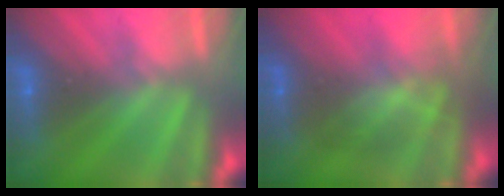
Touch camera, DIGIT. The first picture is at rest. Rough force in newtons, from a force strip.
{"total": 2.8}